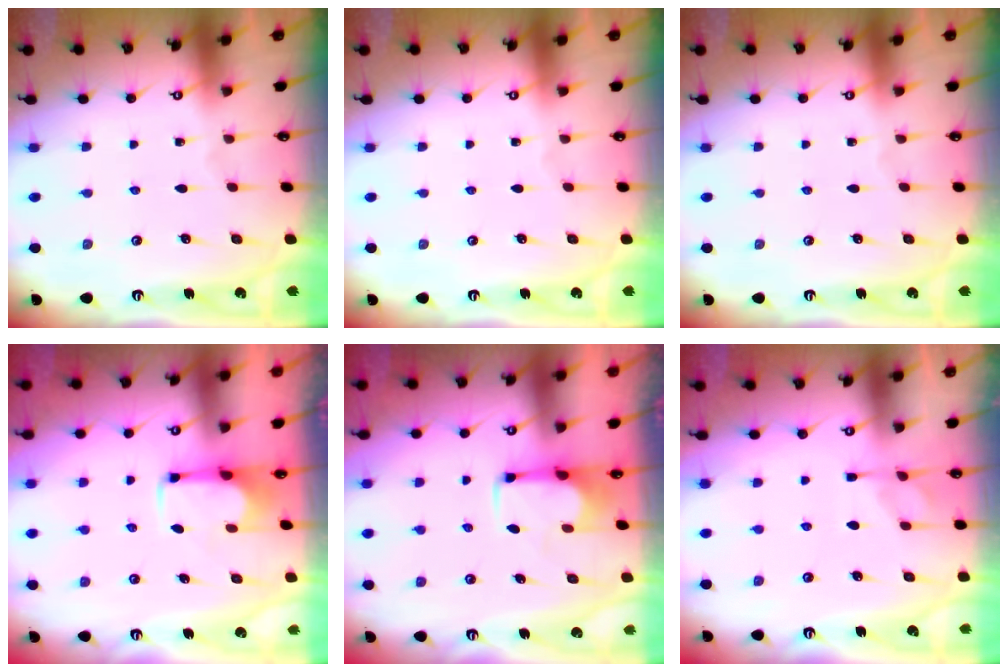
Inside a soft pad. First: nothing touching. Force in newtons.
{"total": 0.0}
{"total": 0.0}
{"total": 2.6, "press": 2.5, "slide": 1.0}
{"total": 2.5, "press": 2.3, "slide": 0.9}
{"total": 6.6, "press": 6.5, "slide": 1.4}